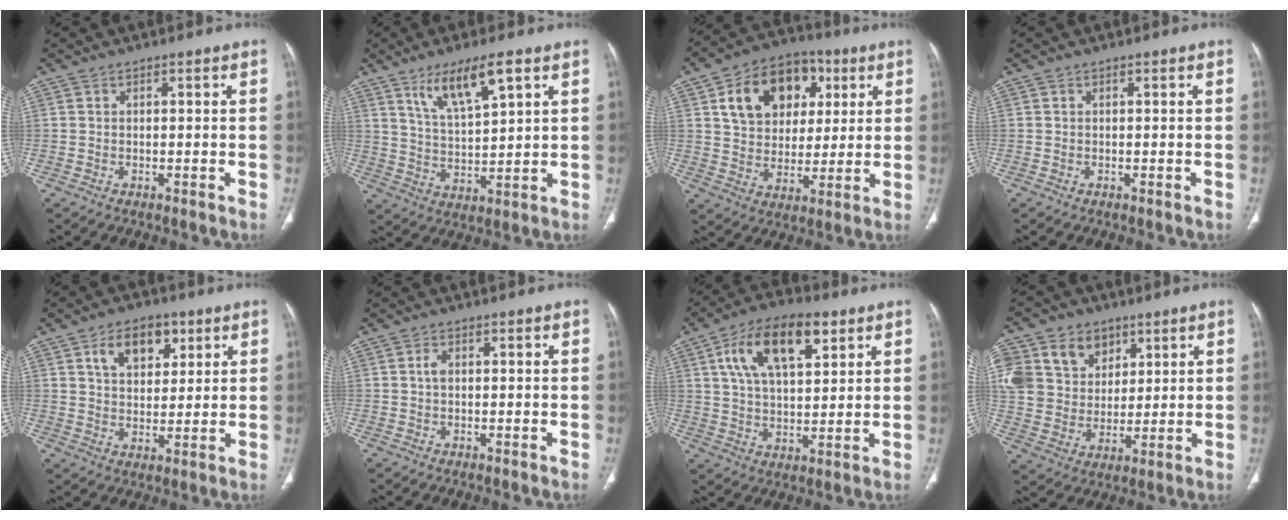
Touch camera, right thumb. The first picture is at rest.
{"total": 10.2, "force": [5.8, 2.6, 7.9], "torque": [-0.141, -0.026, 0.115]}
{"total": 16.5, "force": [5.9, 12.1, 9.5], "torque": [-0.121, -0.001, 0.097]}
{"total": 0.0}
{"total": 9.3, "force": [4.2, 5.9, 5.9], "torque": [-0.063, -0.013, 0.069]}
{"total": 1.4, "force": [0.1, 0.9, 1.1], "torque": [-0.020, 0.002, -0.001]}
{"total": 15.5, "force": [6.6, 7.5, 11.8], "torque": [-0.187, -0.003, 0.113]}
{"total": 20.1, "force": [8.1, 16.1, 9.1], "torque": [-0.197, 0.024, 0.167]}